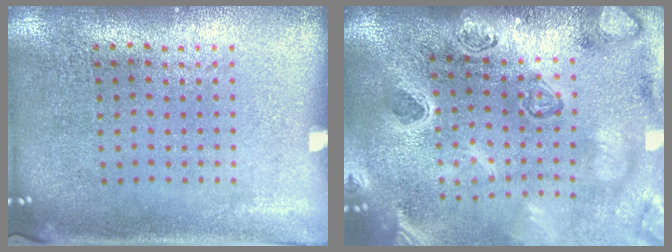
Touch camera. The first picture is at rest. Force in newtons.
{"total": 4.3, "press": 3.3, "slide": 2.8}